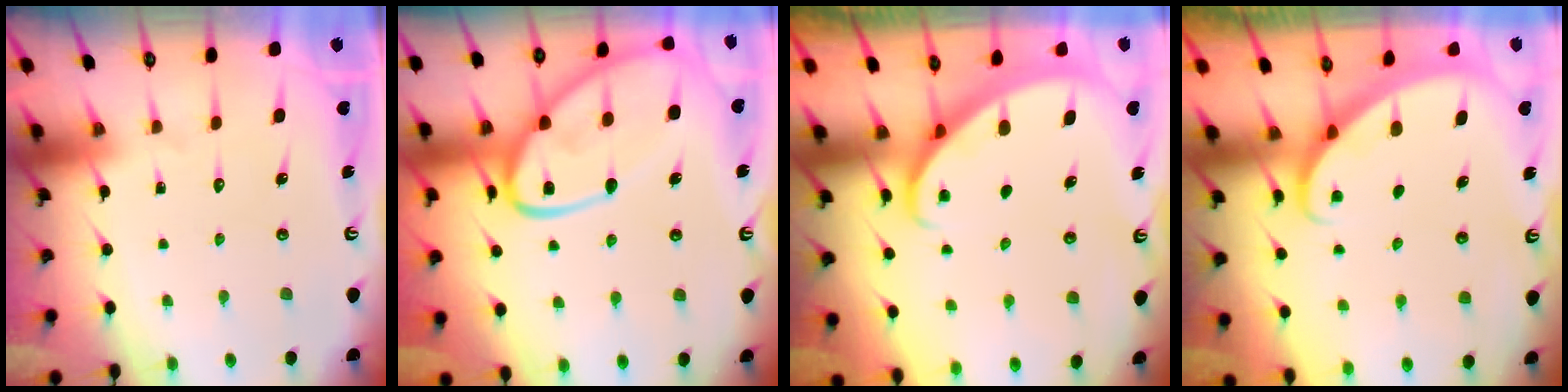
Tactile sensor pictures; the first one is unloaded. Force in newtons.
{"total": 19.6, "press": 19.5, "slide": 1.8}
{"total": 1.9, "press": 1.9, "slide": 0.2}
{"total": 2.0, "press": 2.0, "slide": 0.1}